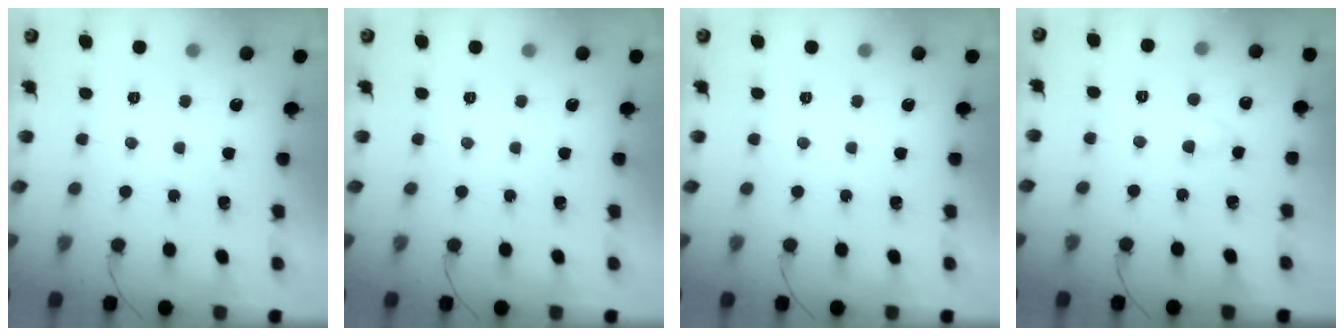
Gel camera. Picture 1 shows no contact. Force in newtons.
{"total": 0.0}
{"total": 0.0}
{"total": 2.2, "press": 1.9, "slide": 1.1}